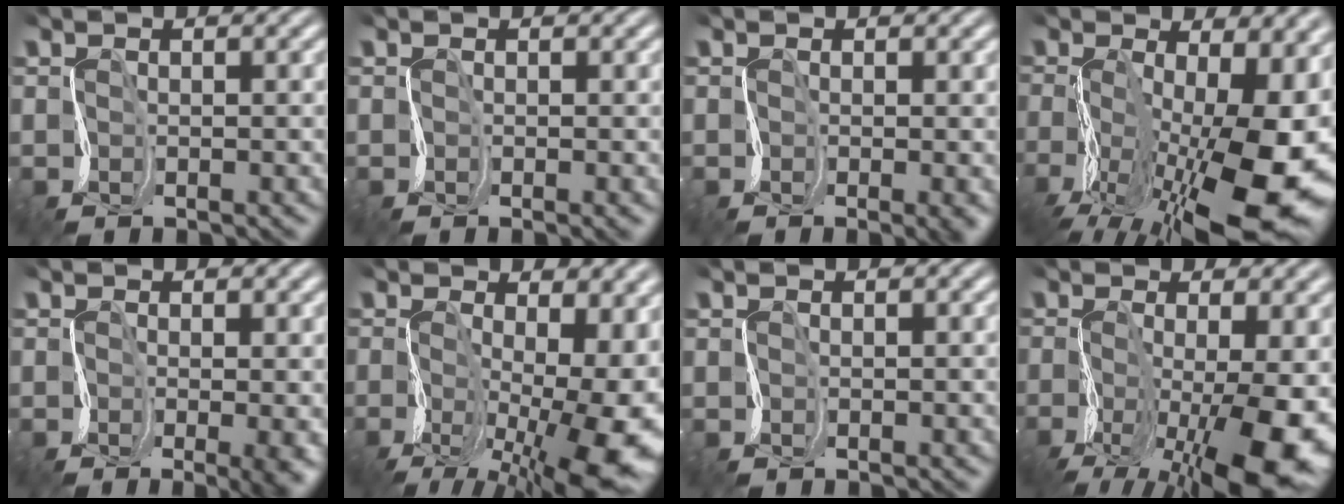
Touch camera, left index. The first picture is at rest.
{"total": 1.0, "force": [-0.3, 0.2, 0.9], "torque": [-0.012, -0.006, -0.009]}
{"total": 2.4, "force": [-0.5, 0.7, 2.2], "torque": [-0.028, -0.011, -0.011]}
{"total": 14.7, "force": [-3.2, 6.8, 12.6], "torque": [-0.233, -0.013, -0.055]}
{"total": 5.2, "force": [-1.2, 2.1, 4.6], "torque": [-0.071, -0.013, -0.015]}
{"total": 11.5, "force": [-2.2, 5.6, 9.8], "torque": [-0.168, -0.031, -0.024]}
{"total": 0.0}
{"total": 9.4, "force": [-3.1, 3.8, 8.0], "torque": [-0.168, -0.035, -0.050]}